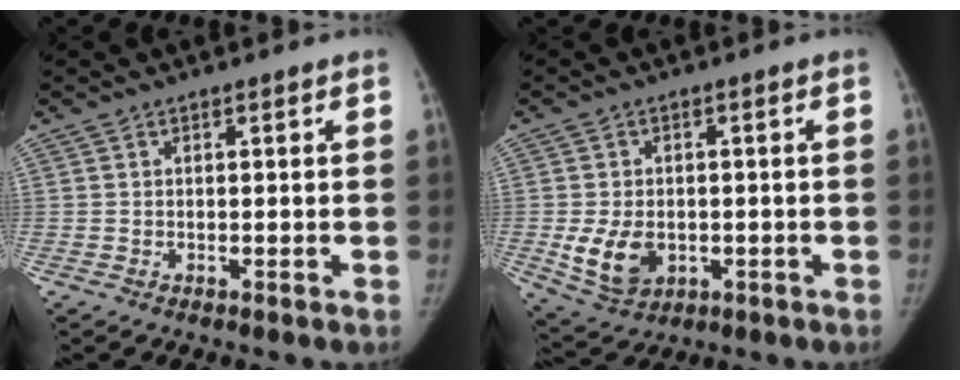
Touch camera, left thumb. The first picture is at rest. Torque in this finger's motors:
{"motor_torque": [-0.04, 0.22, 0.45, -0.41, 0.17]}